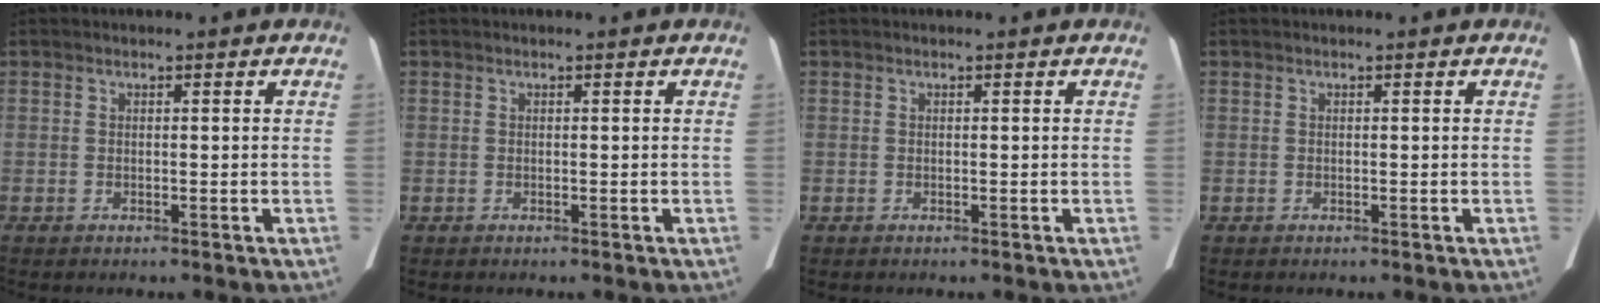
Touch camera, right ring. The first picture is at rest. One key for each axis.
{"total": 0.0}
{"total": 0.0}
{"total": 0.0}